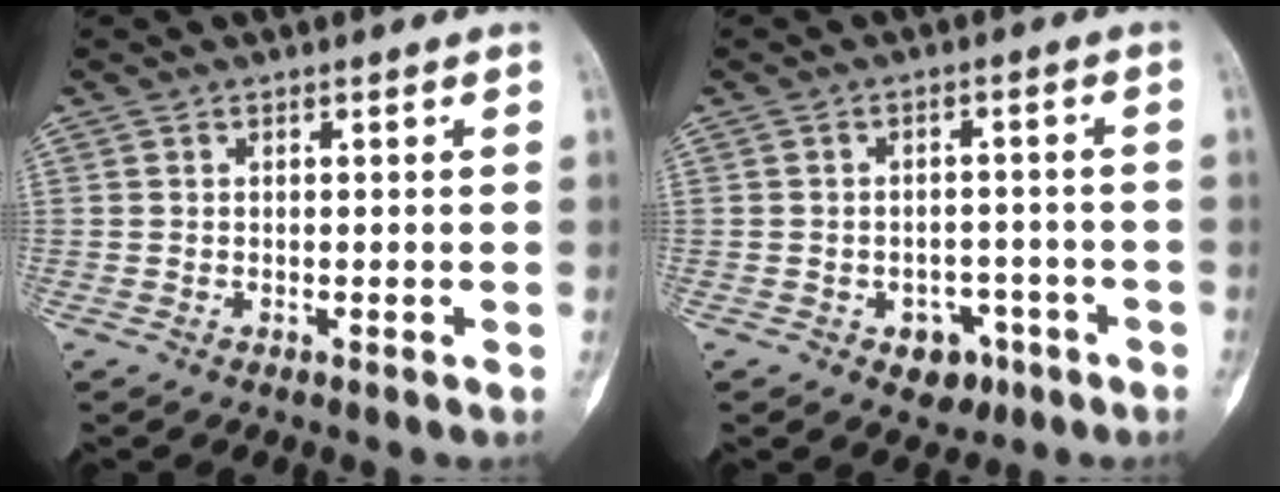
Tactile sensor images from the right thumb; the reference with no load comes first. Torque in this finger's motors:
{"motor_torque": [0.84, 0.36, 0.26, -0.13, 0.06]}